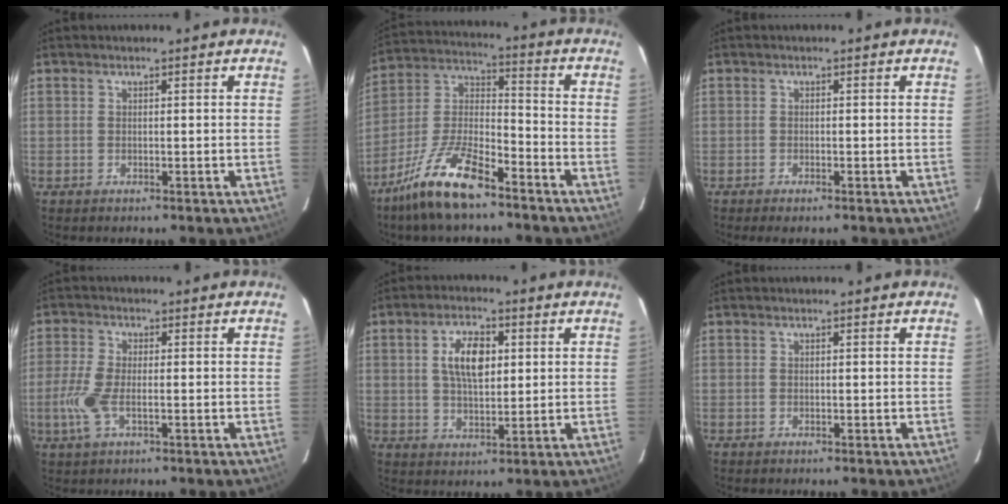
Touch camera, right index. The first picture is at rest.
{"total": 14.9, "force": [-10.3, 4.6, 9.7], "torque": [-0.207, 0.001, -0.195]}
{"total": 1.4, "force": [-1.2, 0.3, 0.7], "torque": [-0.016, -0.004, -0.021]}
{"total": 6.4, "force": [-1.8, 2.7, 5.6], "torque": [-0.132, -0.003, -0.037]}
{"total": 7.9, "force": [1.9, 3.8, 6.6], "torque": [-0.121, 0.010, 0.037]}
{"total": 0.0}